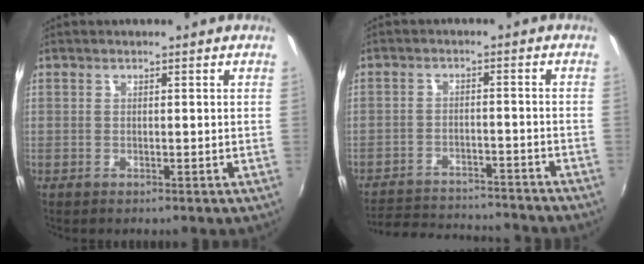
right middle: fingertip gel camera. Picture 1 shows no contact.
{"total": 17.5, "force": [-16.0, 3.3, 6.3], "torque": [-0.132, -0.008, -0.221]}